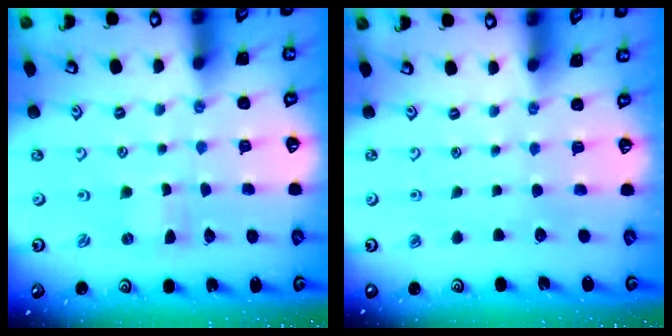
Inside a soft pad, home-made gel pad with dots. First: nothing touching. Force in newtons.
{"total": 0.0}